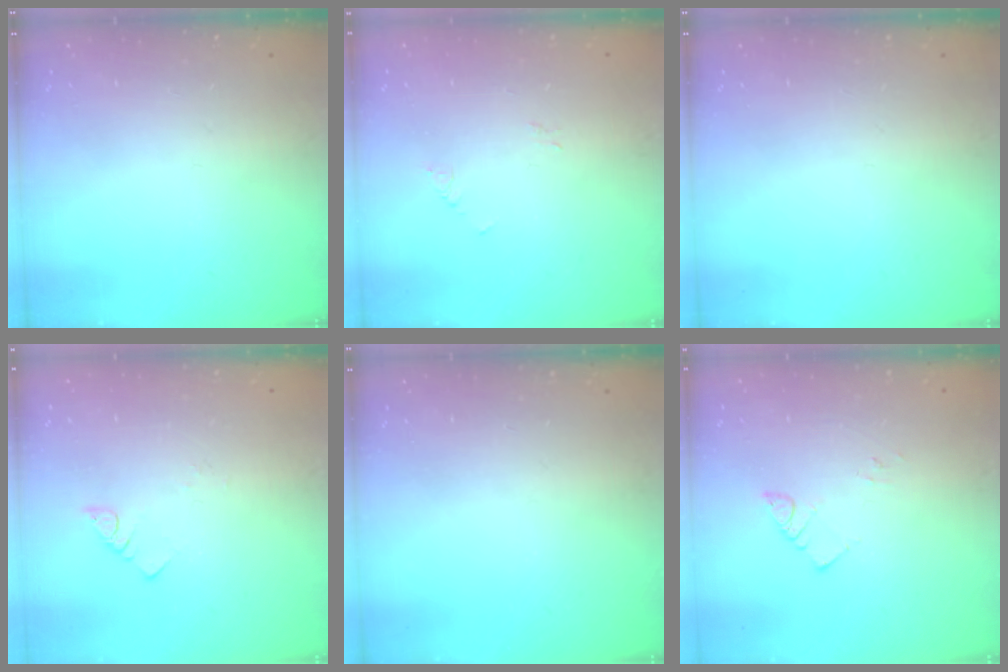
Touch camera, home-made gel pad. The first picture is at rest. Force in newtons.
{"total": 2.9, "press": 2.9, "slide": 0.3}
{"total": 0.0}
{"total": 1.8, "press": 1.8, "slide": 0.3}
{"total": 0.0}
{"total": 2.4, "press": 2.4, "slide": 0.1}